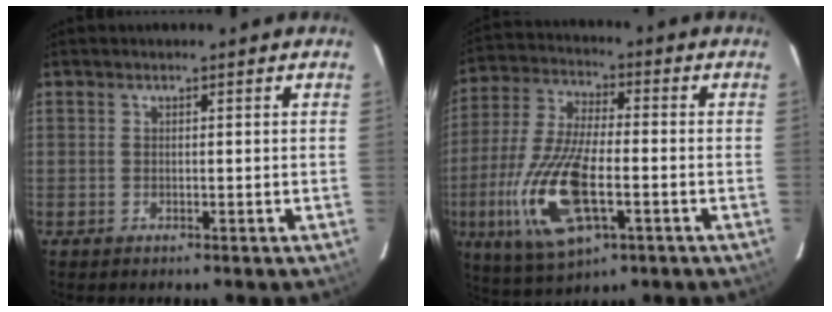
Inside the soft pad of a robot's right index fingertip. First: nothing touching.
{"total": 17.7, "force": [-5.3, 7.0, 15.4], "torque": [-0.337, -0.016, -0.098]}